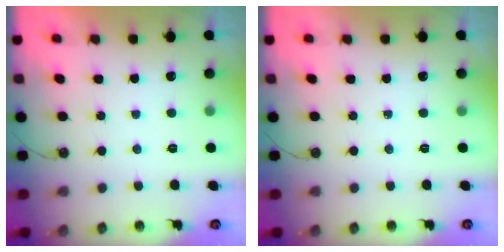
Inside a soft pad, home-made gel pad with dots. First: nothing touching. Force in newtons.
{"total": 0.0}